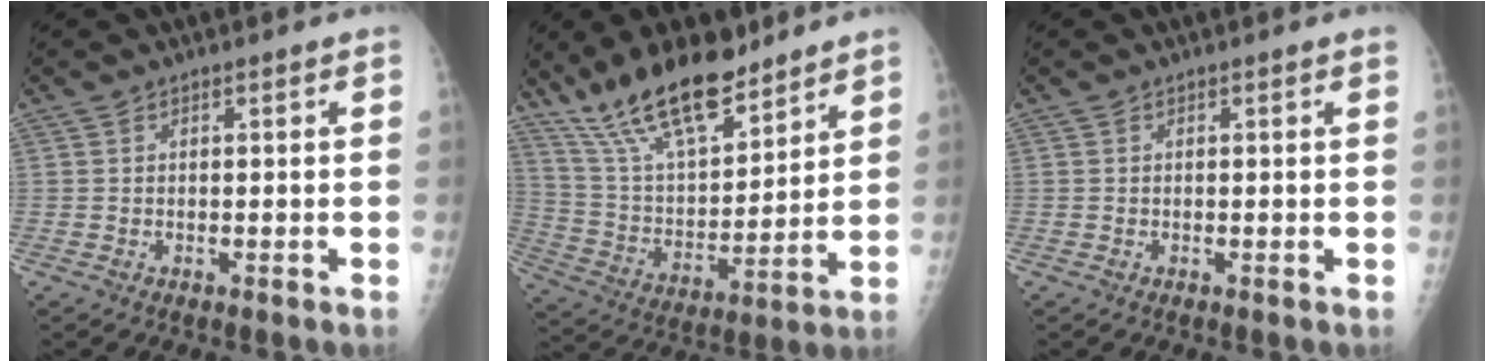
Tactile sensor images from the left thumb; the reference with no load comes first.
{"total": 18.5, "force": [14.0, 6.4, 10.2], "torque": [-0.147, -0.072, 0.260]}
{"total": 0.6, "force": [0.4, -0.1, 0.4], "torque": [-0.010, 0.002, 0.007]}